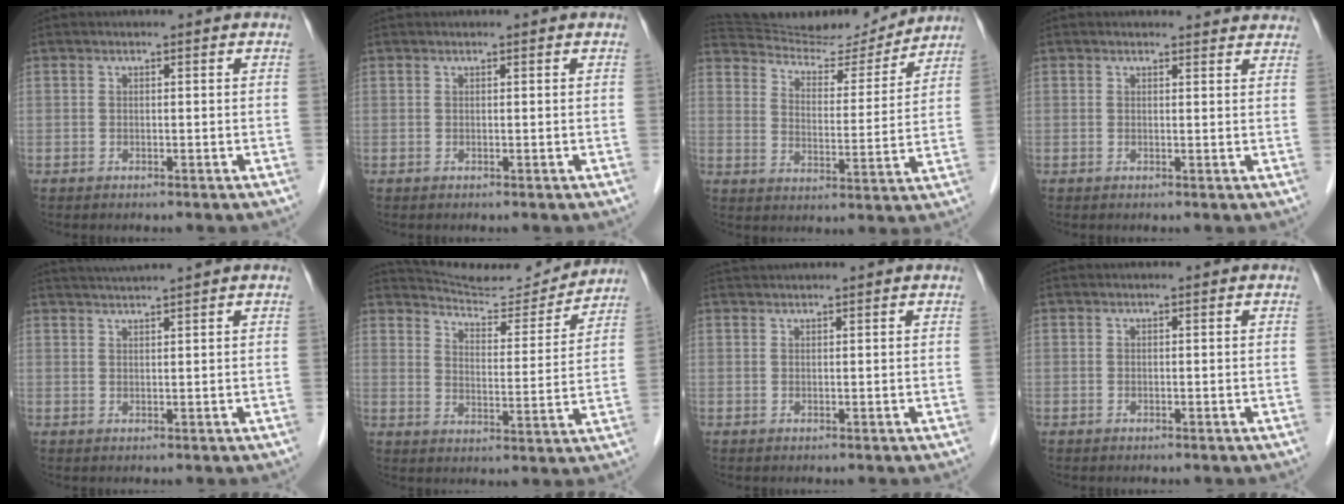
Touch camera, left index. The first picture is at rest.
{"total": 0.6, "force": [0.6, 0.1, 0.1], "torque": [-0.006, 0.014, 0.015]}
{"total": 16.1, "force": [15.6, 2.5, 3.4], "torque": [-0.058, -0.007, 0.231]}
{"total": 5.3, "force": [5.2, 1.1, 0.6], "torque": [0.003, 0.003, 0.042]}
{"total": 3.7, "force": [3.3, -1.4, 1.0], "torque": [-0.013, 0.010, 0.059]}
{"total": 11.9, "force": [11.8, 0.9, 0.7], "torque": [-0.015, -0.015, 0.167]}
{"total": 3.9, "force": [3.7, -0.2, 1.1], "torque": [-0.011, 0.031, 0.057]}
{"total": 0.0}